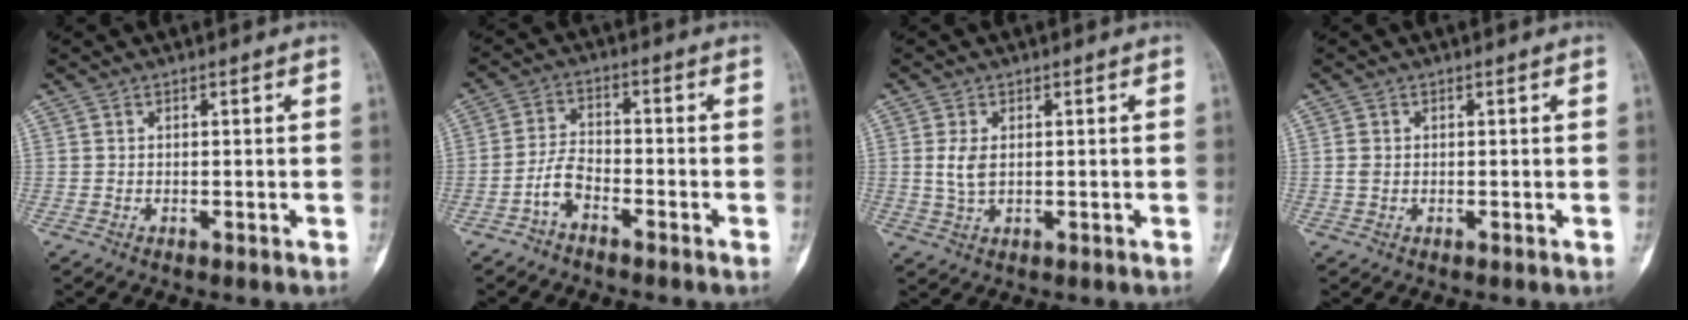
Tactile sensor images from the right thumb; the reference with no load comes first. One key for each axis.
{"total": 4.7, "fx": -3.0, "fy": 2.2, "fz": 2.9, "tx": -0.055, "ty": 0.030, "tz": -0.064}
{"total": 3.7, "fx": 0.4, "fy": 2.1, "fz": 3.0, "tx": -0.065, "ty": -0.002, "tz": 0.011}
{"total": 1.4, "fx": 0.0, "fy": 1.1, "fz": 0.8, "tx": -0.020, "ty": 0.001, "tz": 0.001}